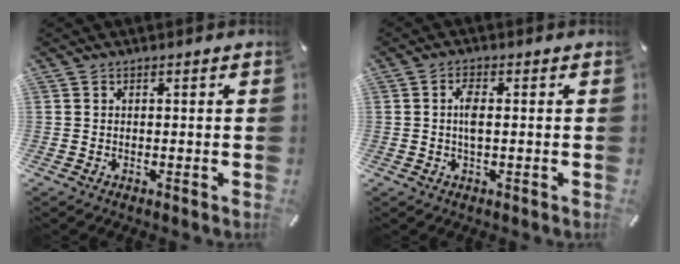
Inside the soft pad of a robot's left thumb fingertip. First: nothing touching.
{"total": 3.6, "force": [0.1, 1.2, 3.4], "torque": [-0.073, -0.001, -0.003]}